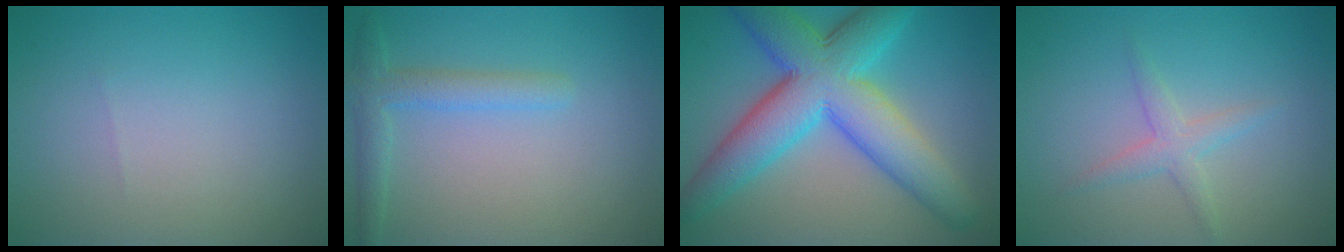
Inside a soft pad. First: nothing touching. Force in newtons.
{"total": 2.6, "press": 2.6, "slide": 0.2}
{"total": 10.4, "press": 10.4, "slide": 0.1}
{"total": 2.0, "press": 2.0, "slide": 0.1}